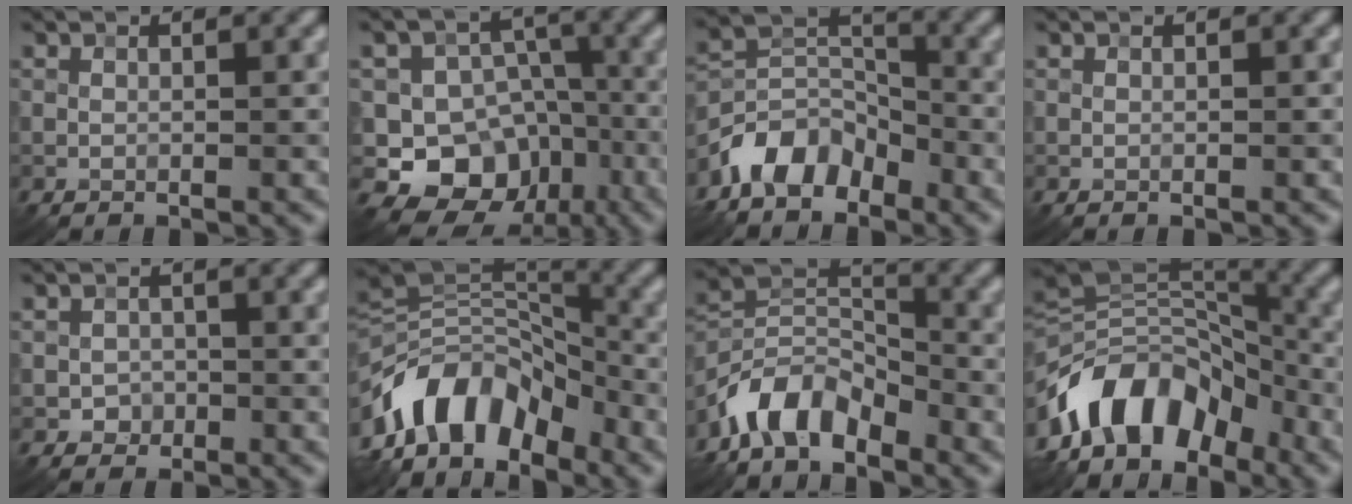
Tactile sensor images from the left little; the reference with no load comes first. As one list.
[{"total": 10.1, "force": [-3.7, 8.6, 3.7], "torque": [-0.044, 0.013, -0.095]}, {"total": 5.6, "force": [-4.0, 3.2, 2.1], "torque": [-0.032, 0.004, -0.088]}, {"total": 0.0}, {"total": 1.4, "force": [-0.5, 1.3, 0.2], "torque": [0.007, 0.001, -0.011]}, {"total": 9.5, "force": [-5.7, 5.4, 5.3], "torque": [-0.076, 0.010, -0.115]}, {"total": 6.2, "force": [-4.5, 3.1, 3.0], "torque": [-0.045, 0.006, -0.096]}, {"total": 10.9, "force": [-6.3, 6.5, 6.1], "torque": [-0.093, 0.021, -0.128]}]